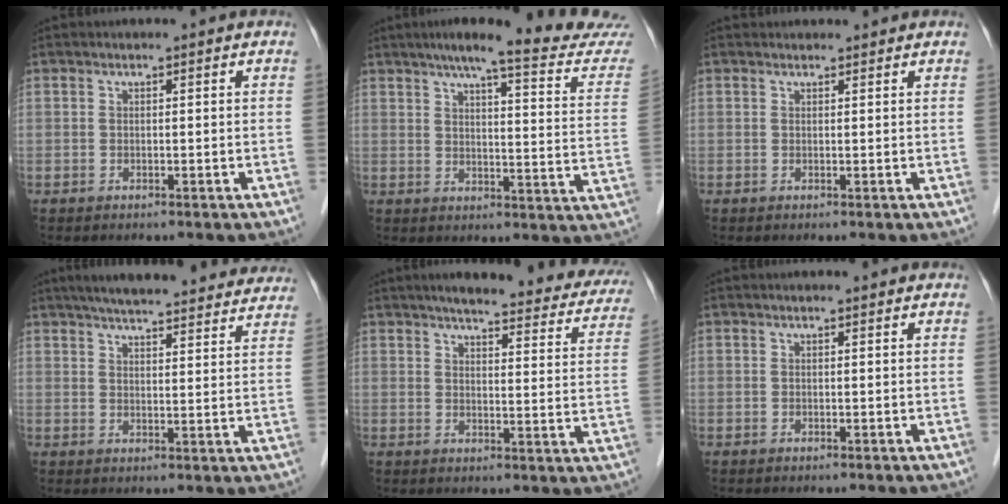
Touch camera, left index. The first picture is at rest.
{"total": 20.3, "force": [18.2, 0.4, 9.0], "torque": [-0.116, -0.051, 0.215]}
{"total": 3.3, "force": [3.2, 0.9, 0.3], "torque": [-0.003, 0.032, 0.045]}
{"total": 24.9, "force": [22.6, 3.7, 9.9], "torque": [-0.146, 0.001, 0.281]}
{"total": 22.4, "force": [19.3, 4.4, 10.5], "torque": [-0.119, -0.013, 0.213]}
{"total": 1.4, "force": [1.3, 0.2, 0.3], "torque": [-0.011, 0.010, 0.014]}